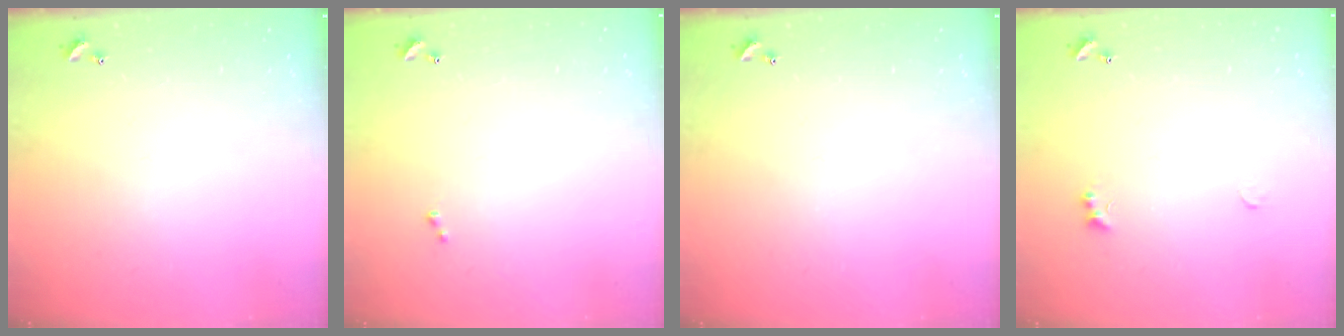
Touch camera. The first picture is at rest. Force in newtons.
{"total": 0.0}
{"total": 0.0}
{"total": 1.8, "press": 1.7, "slide": 0.4}